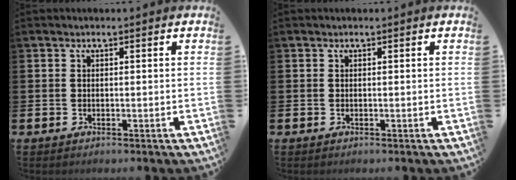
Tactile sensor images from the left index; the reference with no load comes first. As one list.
[{"total": 0.0}]